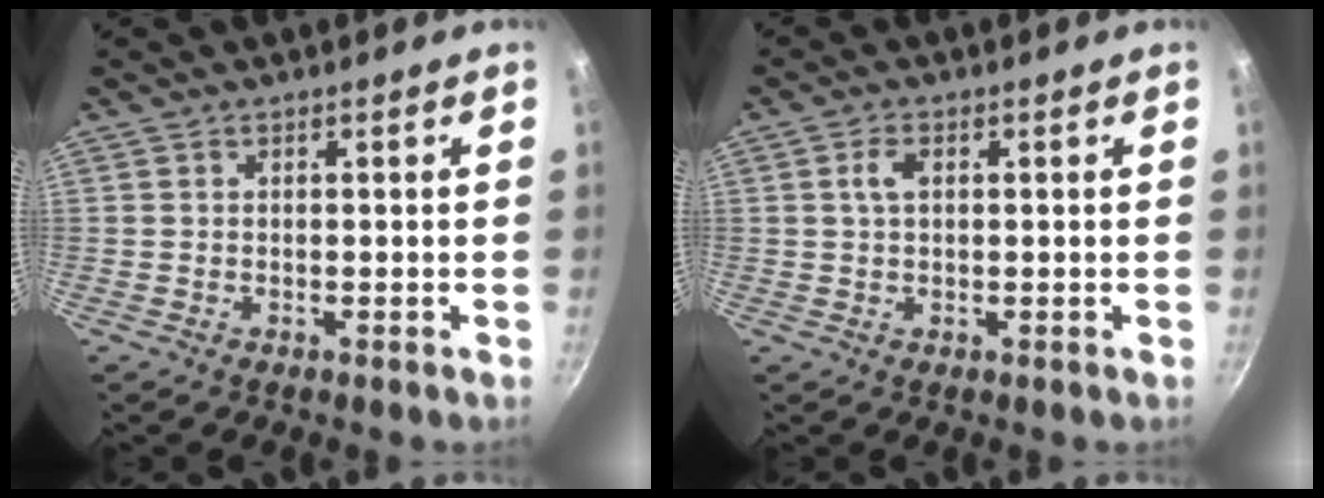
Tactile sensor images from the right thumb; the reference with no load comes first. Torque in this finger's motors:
{"motor_torque": [-0.01, 0.00, 0.02, -0.02, 0.04]}